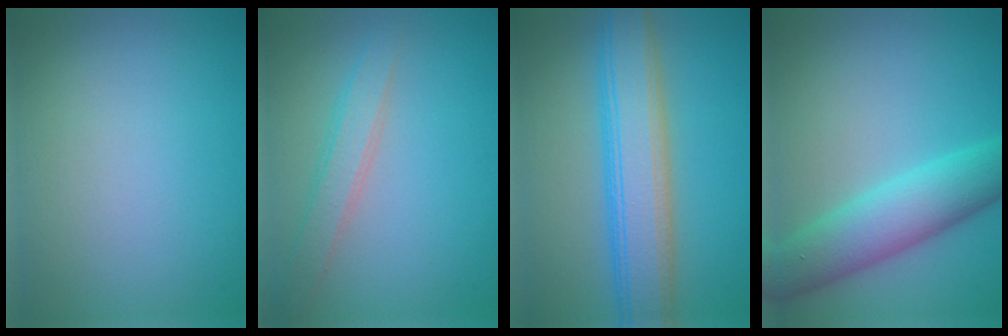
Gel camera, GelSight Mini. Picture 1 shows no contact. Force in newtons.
{"total": 2.8, "press": 2.8, "slide": 0.1}
{"total": 7.2, "press": 7.2, "slide": 0.4}
{"total": 6.2, "press": 6.2, "slide": 0.2}